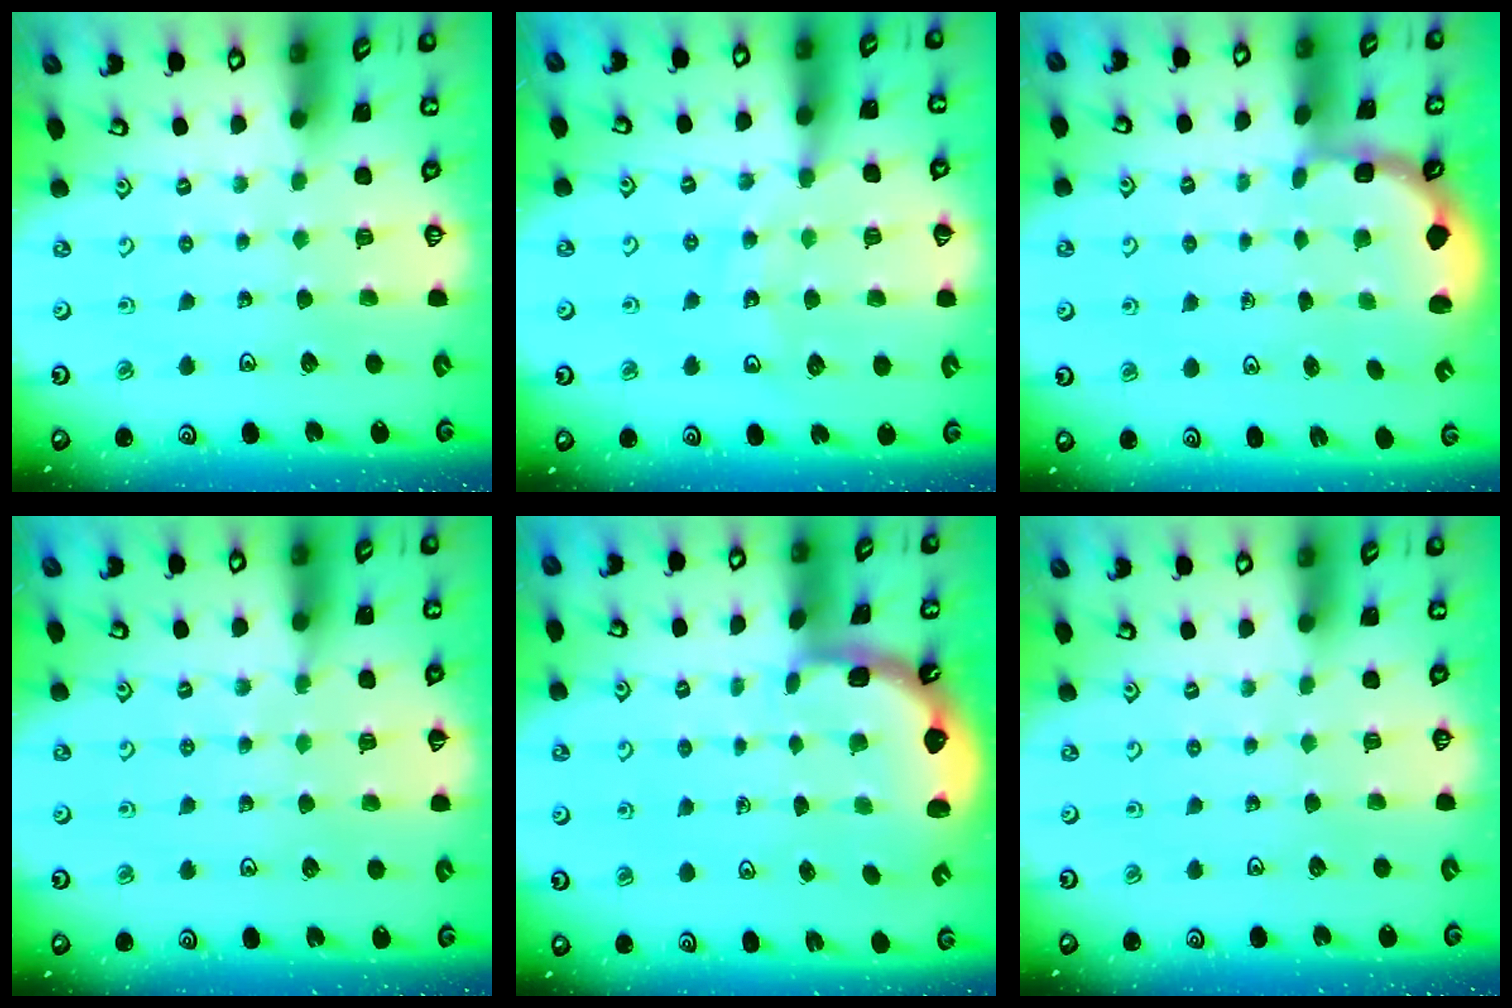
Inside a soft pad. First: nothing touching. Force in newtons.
{"total": 12.1, "press": 11.6, "slide": 3.5}
{"total": 2.6, "press": 1.9, "slide": 1.8}
{"total": 4.9, "press": 4.9, "slide": 0.8}
{"total": 2.4, "press": 1.5, "slide": 1.9}
{"total": 0.0}